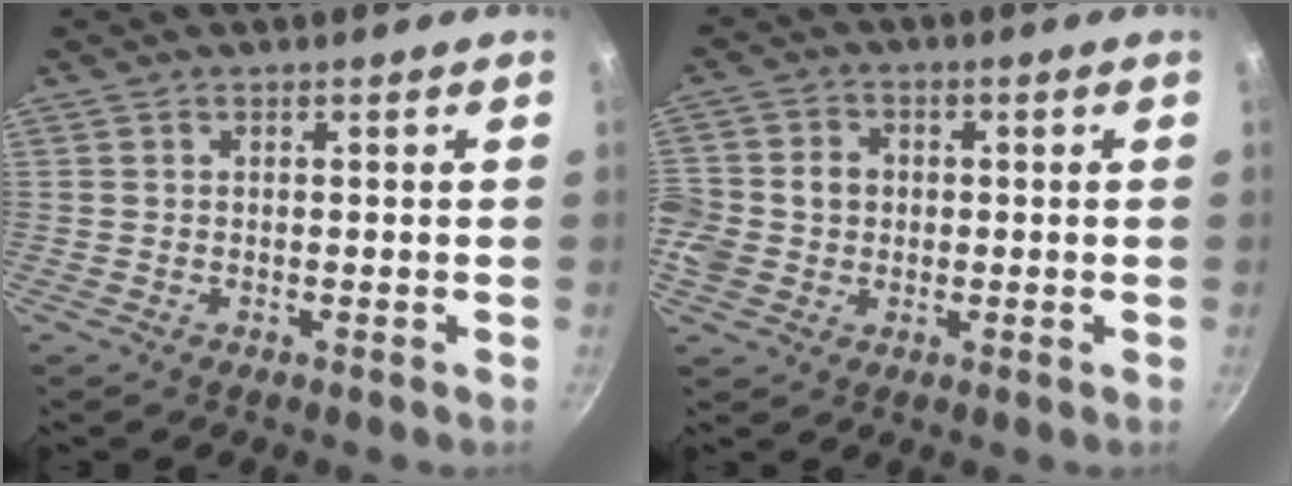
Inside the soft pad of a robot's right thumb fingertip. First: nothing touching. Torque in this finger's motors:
{"motor_torque": [-0.01, 0.18, 0.38, -0.20, -0.06]}